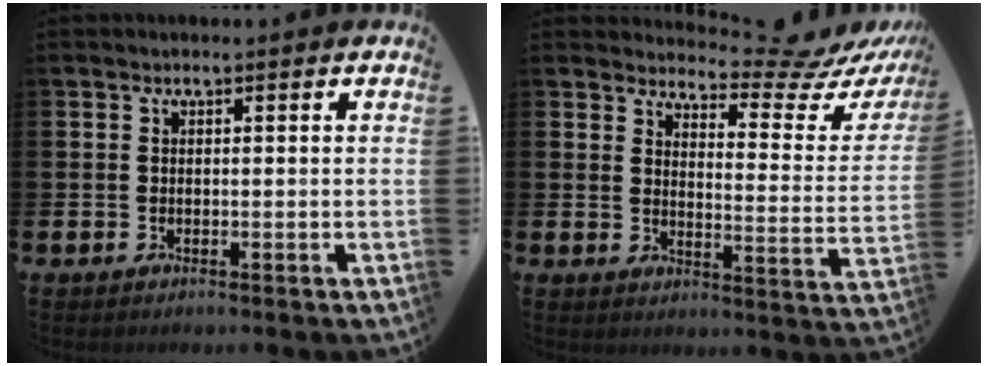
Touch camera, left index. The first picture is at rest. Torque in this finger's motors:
{"motor_torque": [-0.48, -0.79, -0.01, 0.01]}